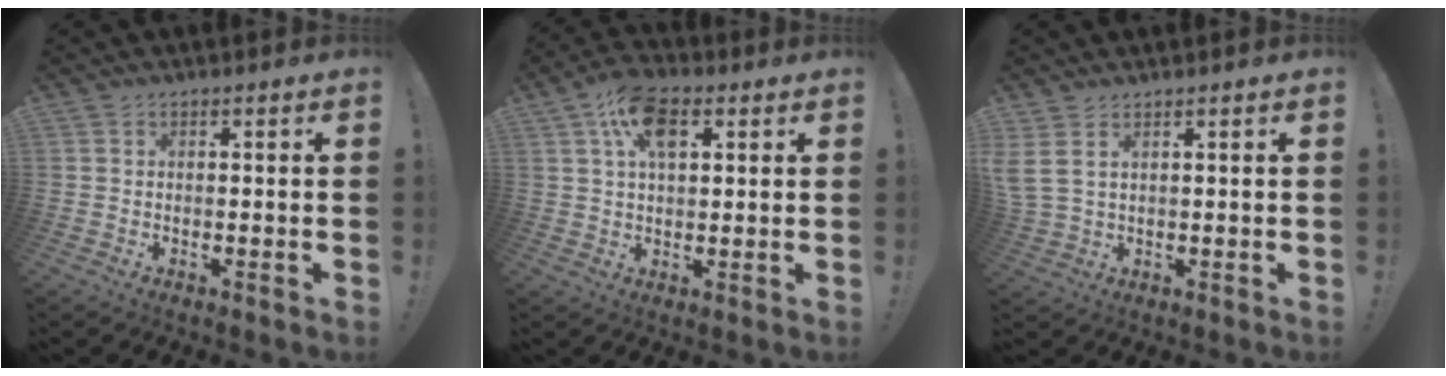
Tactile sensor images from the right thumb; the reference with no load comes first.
{"total": 10.9, "force": [4.2, 6.0, 8.1], "torque": [-0.135, 0.002, 0.078]}
{"total": 4.1, "force": [2.4, 1.3, 3.1], "torque": [-0.071, -0.011, 0.048]}